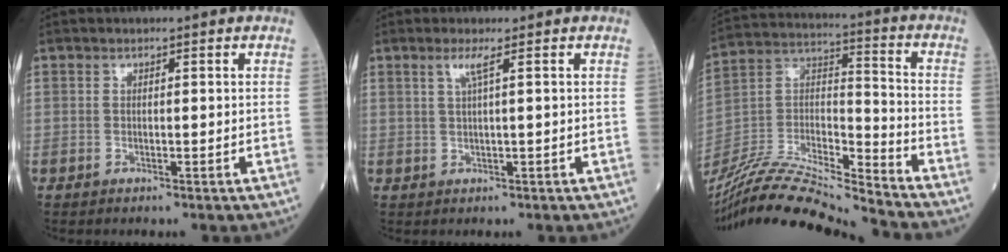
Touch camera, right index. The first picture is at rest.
{"total": 1.9, "force": [0.8, -0.5, 1.7], "torque": [-0.041, 0.001, 0.018]}
{"total": 20.8, "force": [-19.5, -0.2, 7.4], "torque": [-0.160, 0.002, -0.349]}